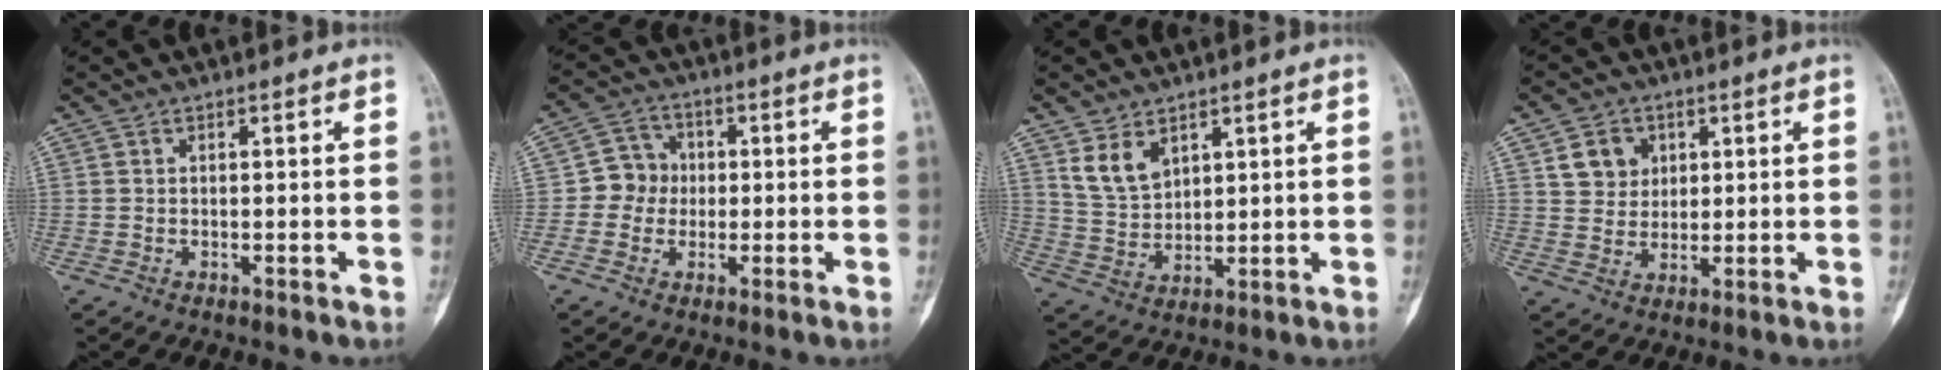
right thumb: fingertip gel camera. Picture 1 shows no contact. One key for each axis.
{"total": 5.9, "fx": -0.3, "fy": 5.6, "fz": 1.8, "tx": 0.005, "ty": 0.013, "tz": -0.017}
{"total": 6.6, "fx": 3.8, "fy": 4.1, "fz": 3.6, "tx": -0.054, "ty": -0.022, "tz": 0.086}
{"total": 6.3, "fx": 2.4, "fy": 5.4, "fz": 2.3, "tx": -0.013, "ty": -0.009, "tz": 0.044}